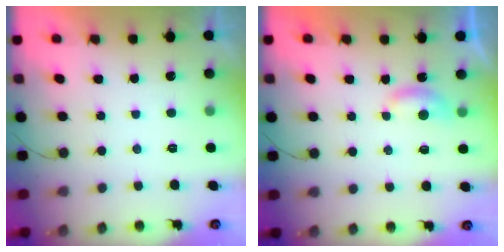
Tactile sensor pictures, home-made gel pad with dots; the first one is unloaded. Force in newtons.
{"total": 4.0, "press": 3.9, "slide": 0.5}